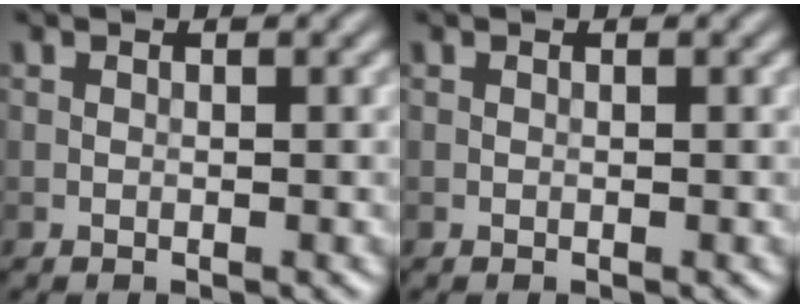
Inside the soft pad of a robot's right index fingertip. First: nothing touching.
{"total": 0.0}